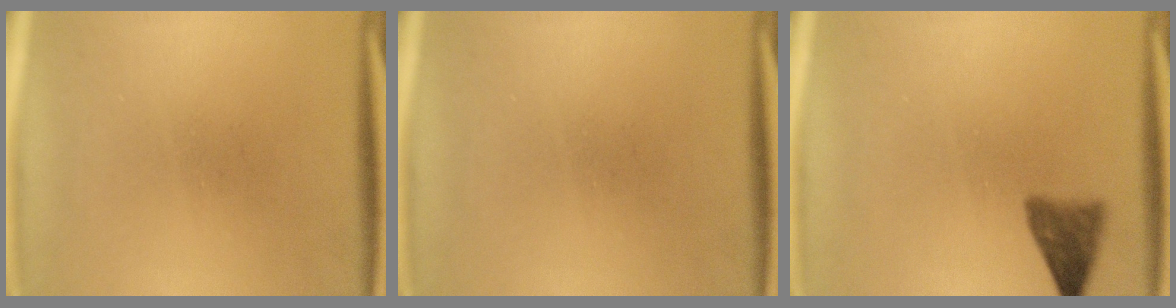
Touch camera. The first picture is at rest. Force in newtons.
{"total": 0.0}
{"total": 3.5}